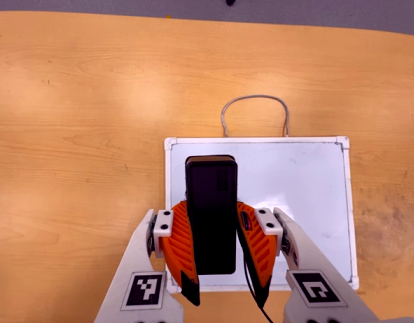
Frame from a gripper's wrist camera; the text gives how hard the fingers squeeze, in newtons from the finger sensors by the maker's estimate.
{"total": 7.5, "left": 6.9, "right": 8.1}